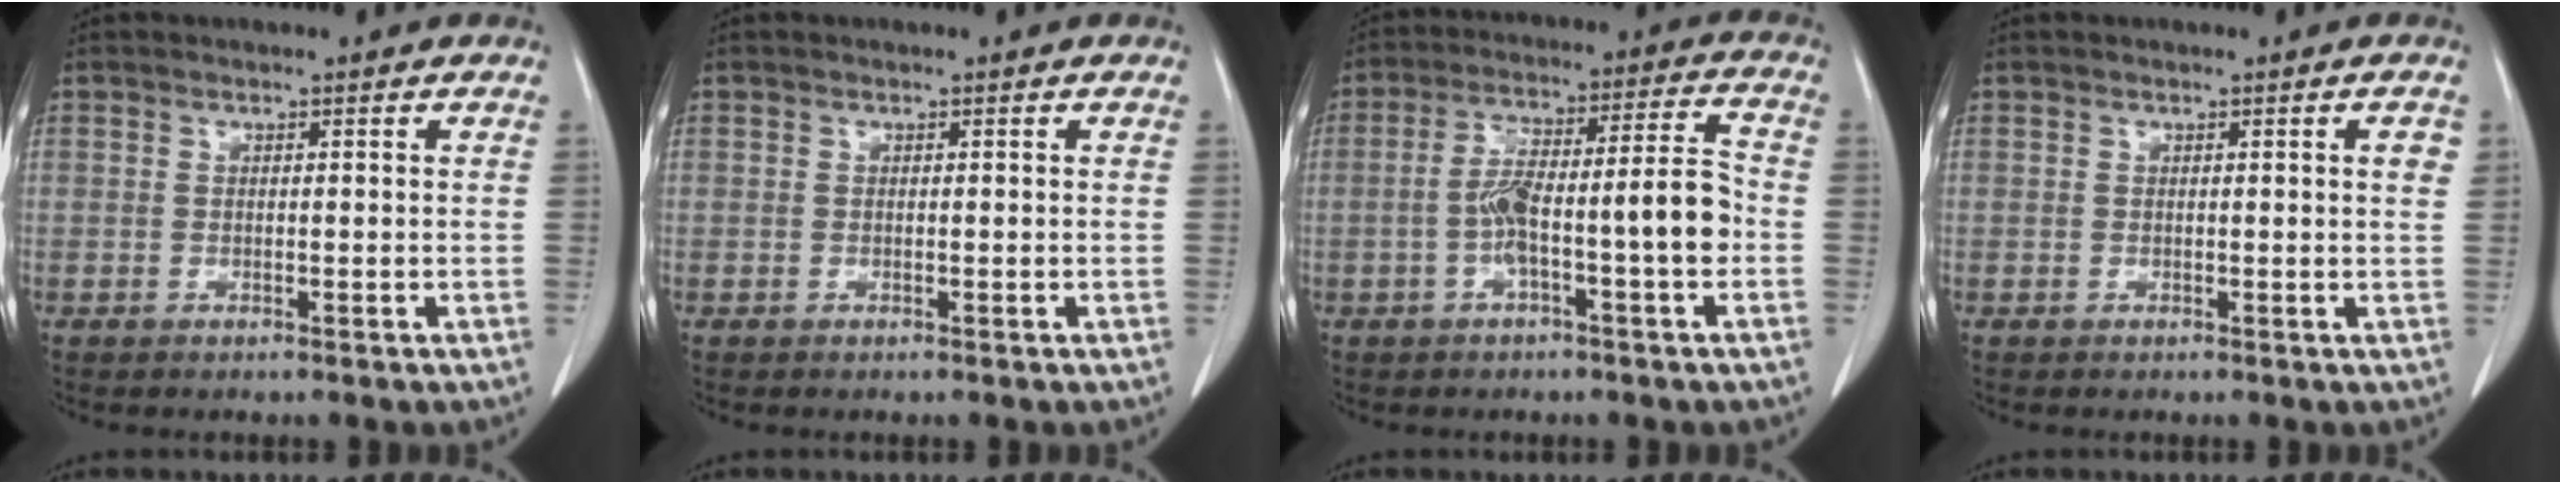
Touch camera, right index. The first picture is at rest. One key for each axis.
{"total": 0.0}
{"total": 11.1, "fx": -2.7, "fy": 1.0, "fz": 10.7, "tx": -0.185, "ty": 0.030, "tz": -0.046}
{"total": 1.5, "fx": 0.5, "fy": 0.1, "fz": 1.4, "tx": -0.017, "ty": 0.002, "tz": 0.005}